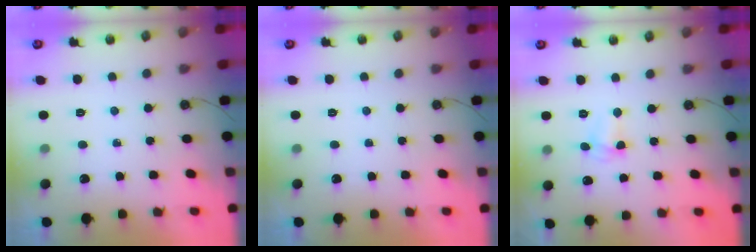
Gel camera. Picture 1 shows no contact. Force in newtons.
{"total": 0.0}
{"total": 3.6, "press": 3.5, "slide": 0.8}